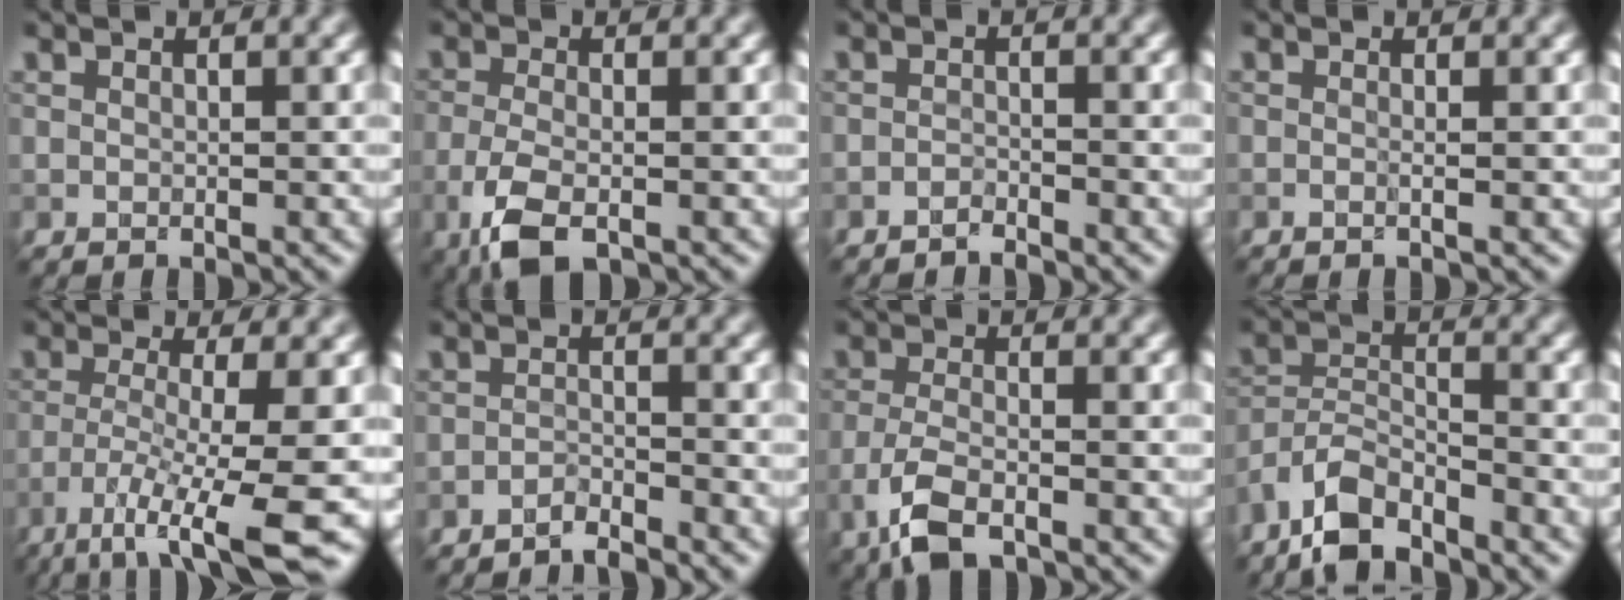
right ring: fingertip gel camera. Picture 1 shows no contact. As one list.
[{"total": 4.9, "force": [-2.5, 1.9, 3.7], "torque": [-0.092, -0.011, -0.055]}, {"total": 1.0, "force": [-1.0, 0.0, 0.2], "torque": [-0.001, 0.003, -0.021]}, {"total": 1.1, "force": [0.1, 0.4, 1.0], "torque": [-0.002, -0.010, -0.016]}, {"total": 8.9, "force": [-4.8, 1.6, 7.3], "torque": [-0.120, -0.017, -0.091]}, {"total": 1.6, "force": [-1.6, 0.1, 0.4], "torque": [-0.004, 0.004, -0.033]}, {"total": 4.8, "force": [-3.0, 1.9, 3.3], "torque": [-0.077, -0.009, -0.066]}, {"total": 5.3, "force": [-4.4, 1.8, 2.4], "torque": [-0.041, 0.001, -0.093]}]